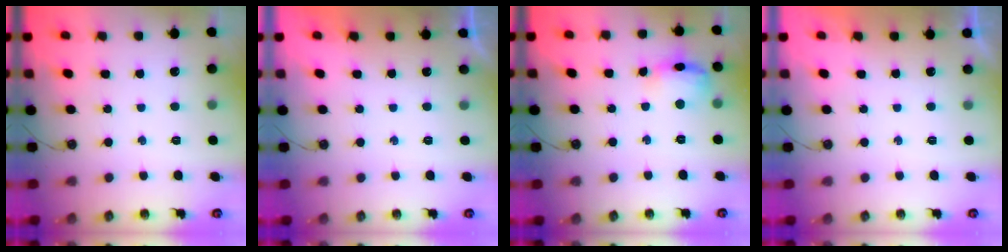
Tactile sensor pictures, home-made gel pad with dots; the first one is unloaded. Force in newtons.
{"total": 0.0}
{"total": 11.9, "press": 11.8, "slide": 1.1}
{"total": 0.0}